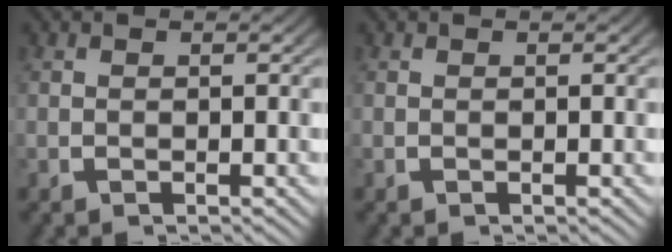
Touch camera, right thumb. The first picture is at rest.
{"total": 0.0}